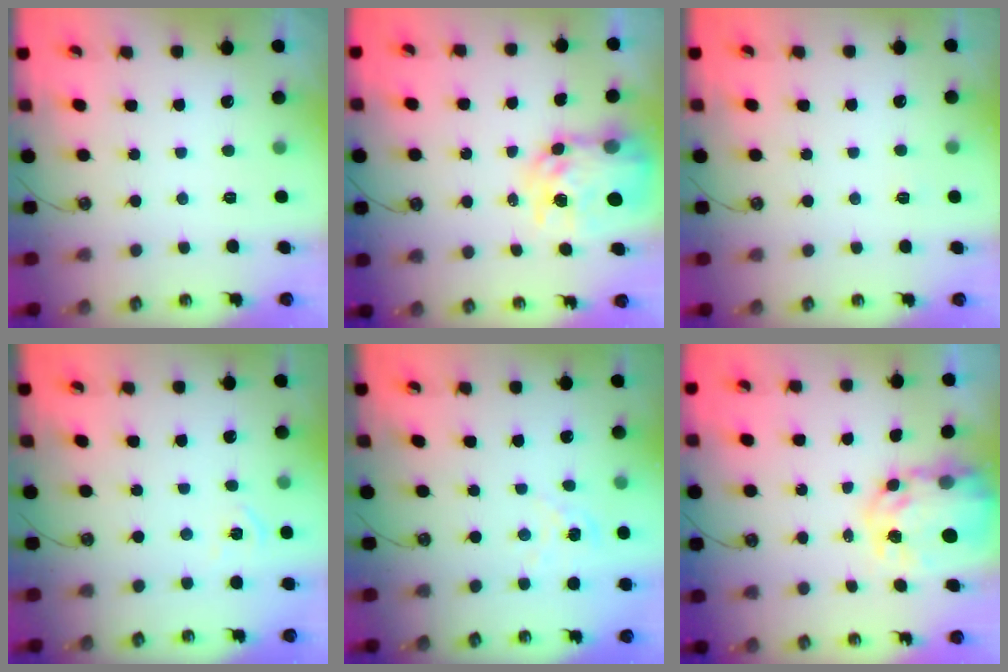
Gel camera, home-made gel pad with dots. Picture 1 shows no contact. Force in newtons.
{"total": 10.2, "press": 10.2, "slide": 1.0}
{"total": 2.8, "press": 2.8, "slide": 0.3}
{"total": 3.7, "press": 3.6, "slide": 0.5}
{"total": 1.2, "press": 1.1, "slide": 0.2}
{"total": 9.9, "press": 9.9, "slide": 0.8}